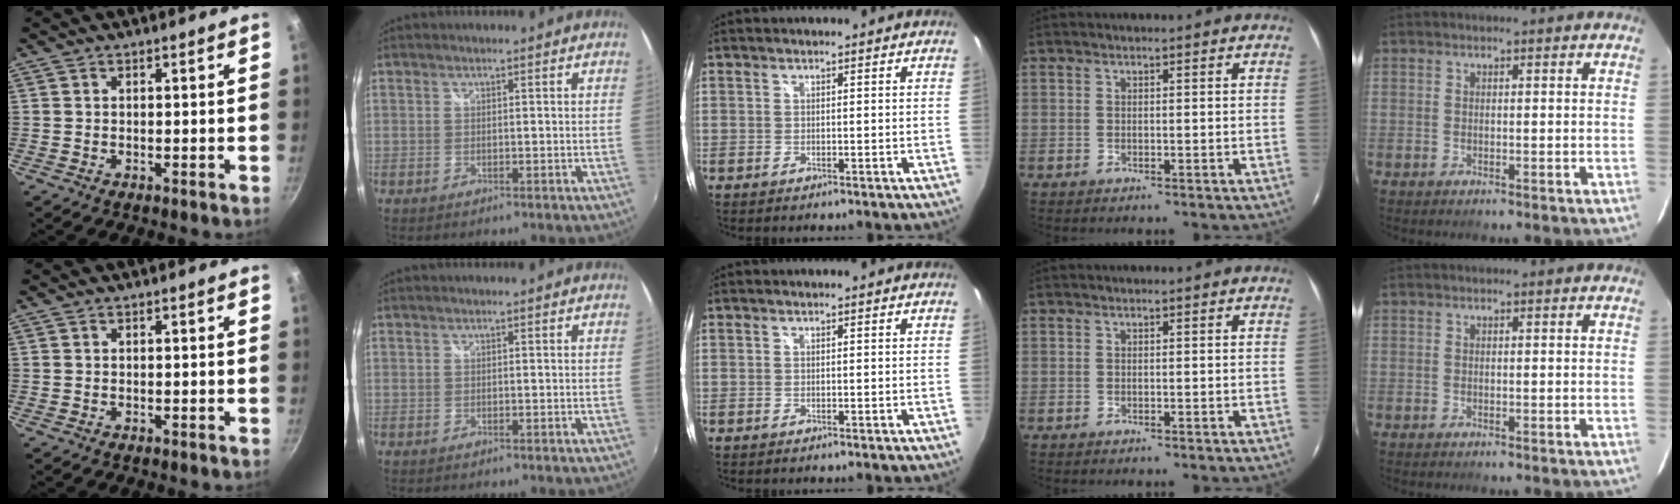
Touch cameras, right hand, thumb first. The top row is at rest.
{}